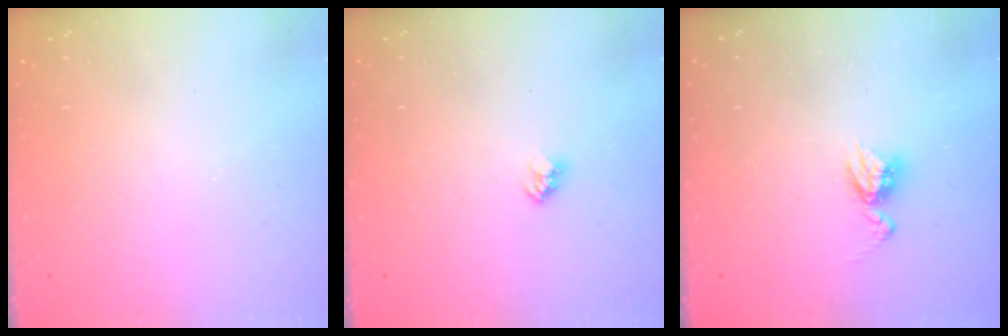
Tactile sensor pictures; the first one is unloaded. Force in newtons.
{"total": 2.4, "press": 2.4, "slide": 0.2}
{"total": 6.2, "press": 6.2, "slide": 0.5}